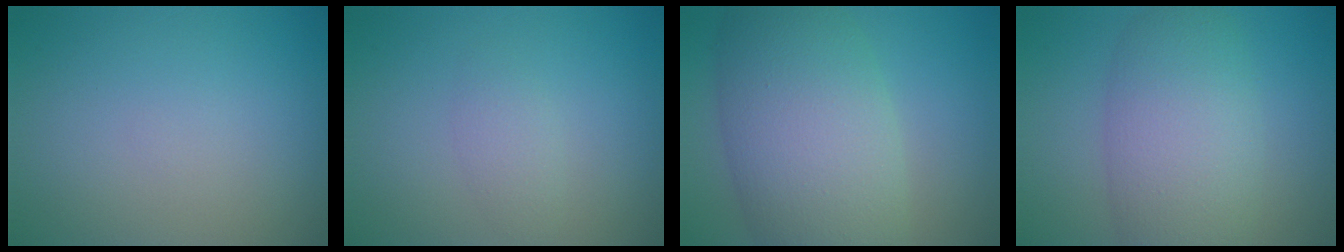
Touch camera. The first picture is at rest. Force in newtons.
{"total": 1.4, "press": 1.4, "slide": 0.0}
{"total": 10.7, "press": 10.6, "slide": 0.5}
{"total": 7.3, "press": 7.3, "slide": 0.2}